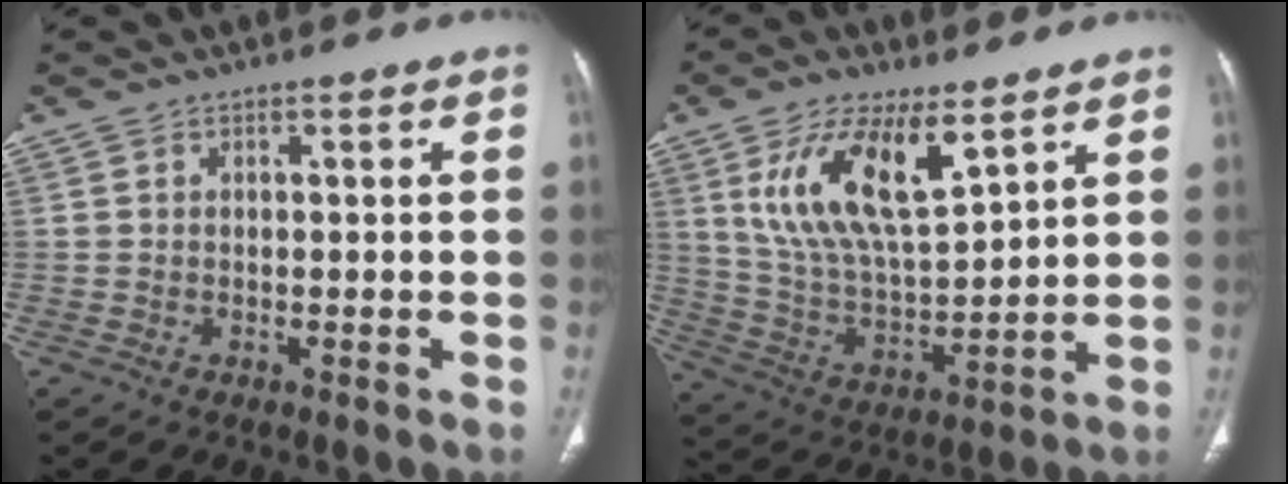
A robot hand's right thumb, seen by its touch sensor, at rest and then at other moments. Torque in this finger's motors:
{"motor_torque": [0.53, 0.78, 0.46, -0.21, 0.25]}